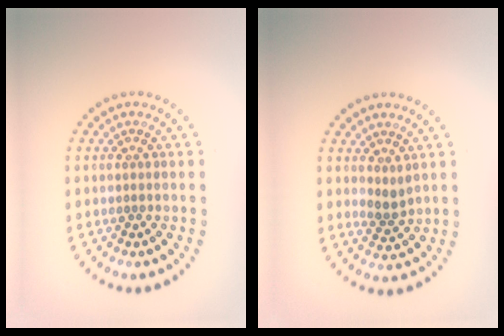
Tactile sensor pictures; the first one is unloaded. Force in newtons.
{"total": 1.4, "press": 1.1, "slide": 0.9}